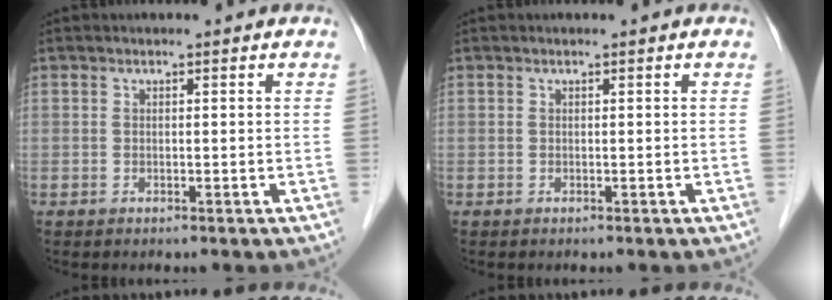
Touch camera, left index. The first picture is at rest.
{"total": 0.0}